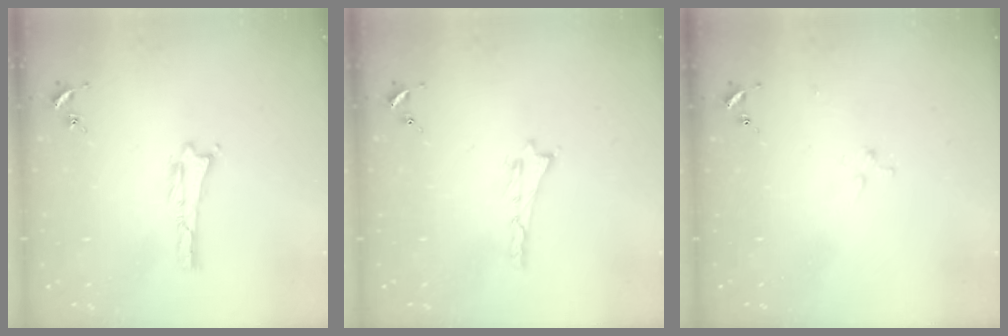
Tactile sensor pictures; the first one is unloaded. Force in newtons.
{"total": 0.0}
{"total": 2.9, "press": 2.9, "slide": 0.3}